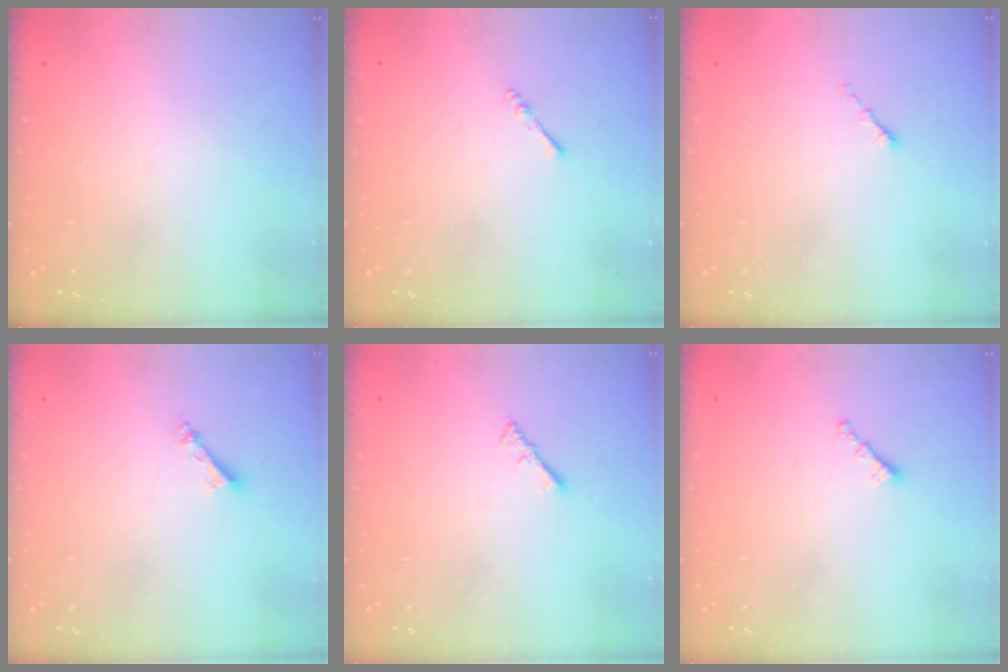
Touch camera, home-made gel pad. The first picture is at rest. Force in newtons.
{"total": 2.2, "press": 2.2, "slide": 0.4}
{"total": 0.0}
{"total": 2.4, "press": 2.4, "slide": 0.4}
{"total": 1.3, "press": 1.2, "slide": 0.4}
{"total": 0.7, "press": 0.6, "slide": 0.4}